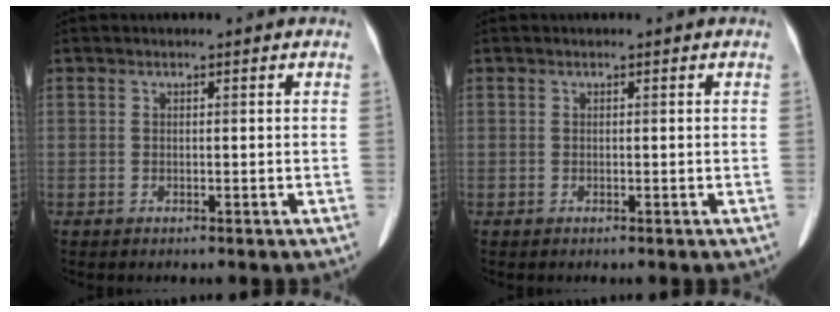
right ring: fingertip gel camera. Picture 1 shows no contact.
{"total": 0.0}